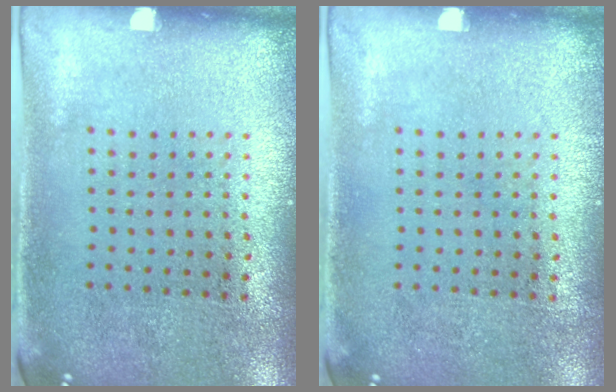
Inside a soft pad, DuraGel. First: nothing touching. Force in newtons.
{"total": 0.0}